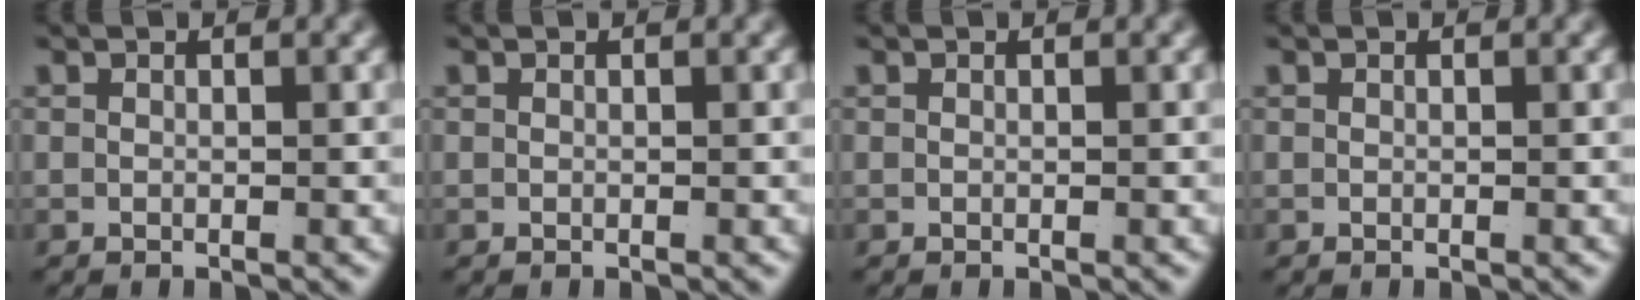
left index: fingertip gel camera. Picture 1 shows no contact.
{"total": 0.0}
{"total": 0.0}
{"total": 0.0}